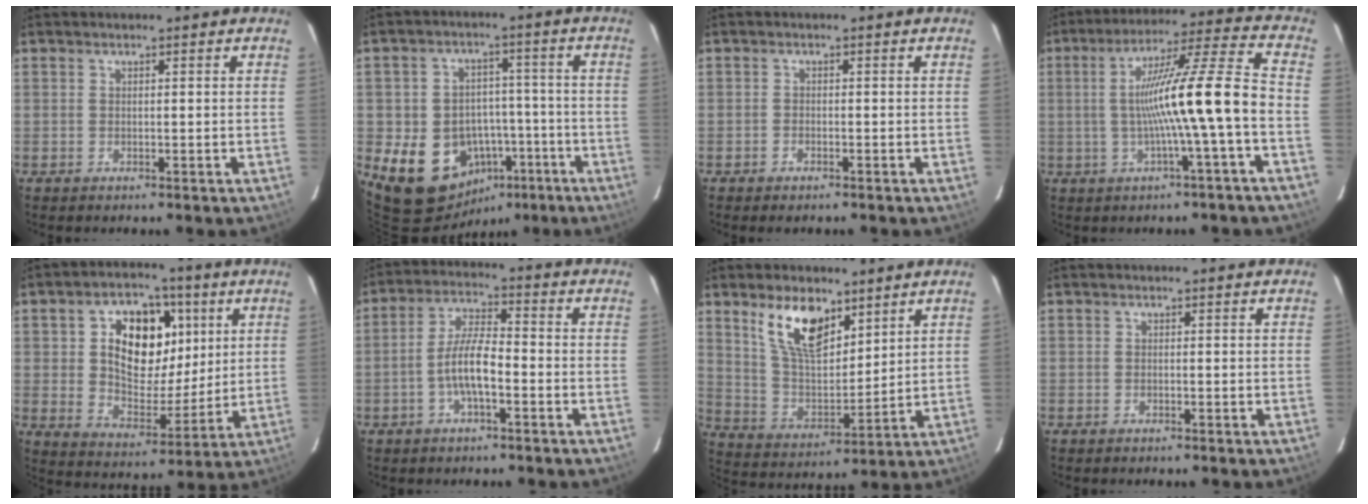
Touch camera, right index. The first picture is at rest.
{"total": 14.6, "force": [-6.6, 11.8, 5.7], "torque": [-0.119, 0.037, -0.063]}
{"total": 1.3, "force": [-1.1, 0.7, 0.3], "torque": [-0.012, 0.001, -0.021]}
{"total": 14.0, "force": [-3.0, -1.4, 13.6], "torque": [-0.224, 0.014, -0.044]}
{"total": 15.3, "force": [4.4, 9.9, 10.8], "torque": [-0.189, 0.014, 0.080]}
{"total": 7.1, "force": [-2.7, 2.0, 6.3], "torque": [-0.131, 0.013, -0.049]}
{"total": 12.5, "force": [7.6, 5.8, 8.1], "torque": [-0.150, 0.008, 0.153]}
{"total": 0.0}